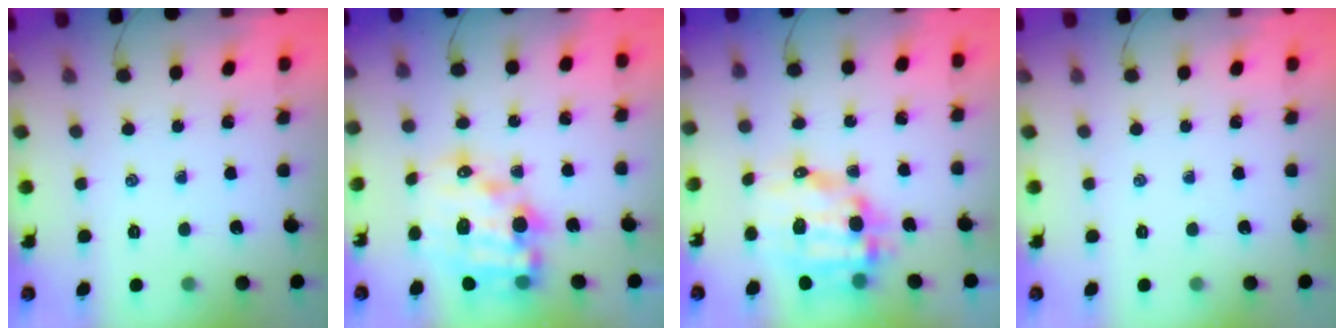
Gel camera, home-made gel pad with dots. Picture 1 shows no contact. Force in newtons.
{"total": 16.1, "press": 15.8, "slide": 3.4}
{"total": 11.9, "press": 11.5, "slide": 2.7}
{"total": 0.0}